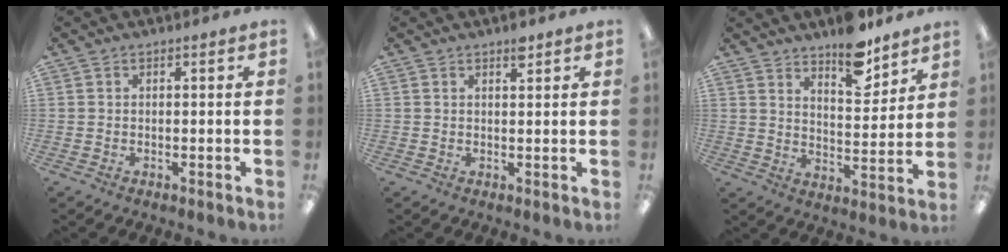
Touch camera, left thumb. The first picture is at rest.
{"total": 2.5, "force": [1.8, 0.8, 1.5], "torque": [-0.016, -0.006, 0.029]}
{"total": 11.7, "force": [9.4, 4.4, 5.4], "torque": [-0.063, -0.065, 0.165]}